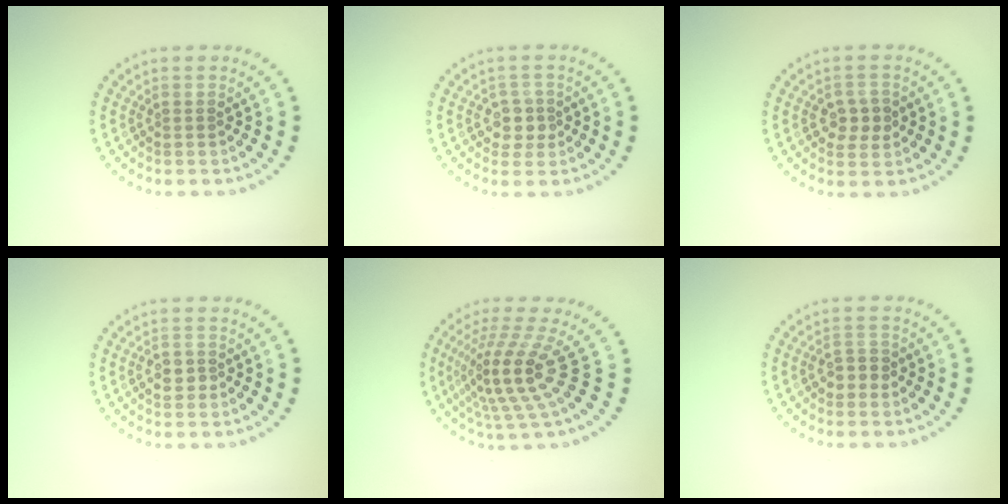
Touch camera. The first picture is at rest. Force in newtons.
{"total": 2.2, "press": 2.0, "slide": 0.8}
{"total": 2.6, "press": 2.6, "slide": 0.2}
{"total": 1.5, "press": 1.5, "slide": 0.1}
{"total": 5.2, "press": 3.6, "slide": 3.7}
{"total": 1.7, "press": 1.6, "slide": 0.4}